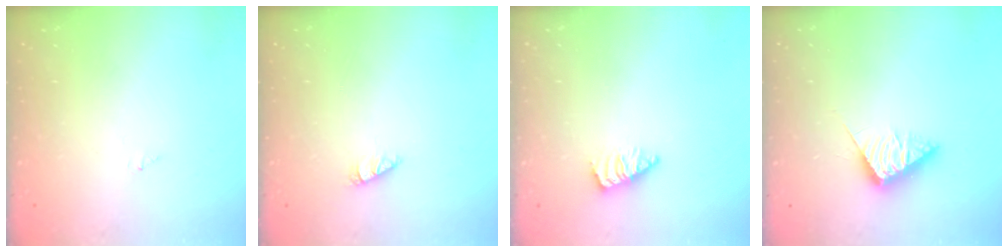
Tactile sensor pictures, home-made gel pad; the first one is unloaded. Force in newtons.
{"total": 1.0, "press": 1.0, "slide": 0.2}
{"total": 1.8, "press": 1.8, "slide": 0.3}
{"total": 7.5, "press": 7.5, "slide": 0.3}